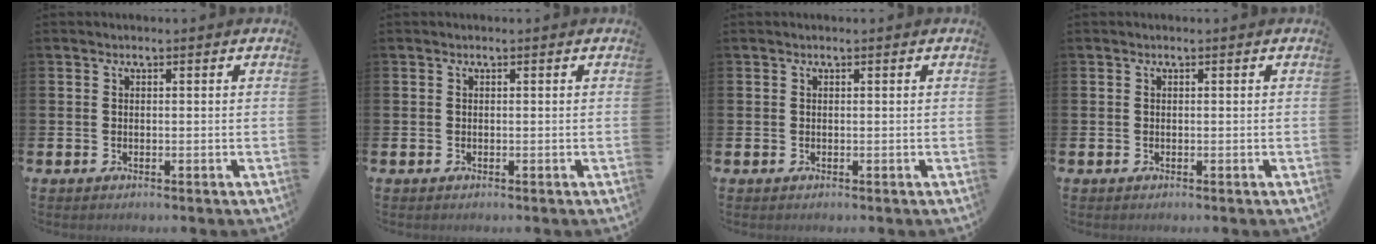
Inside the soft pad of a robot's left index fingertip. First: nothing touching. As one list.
[{"total": 0.0}, {"total": 0.0}, {"total": 0.0}]